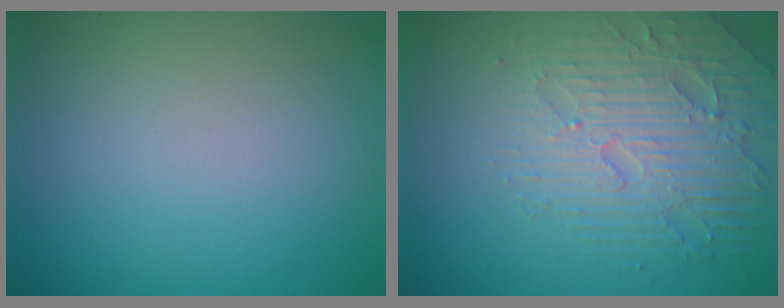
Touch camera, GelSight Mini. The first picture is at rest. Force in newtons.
{"total": 4.2, "press": 4.1, "slide": 0.7}